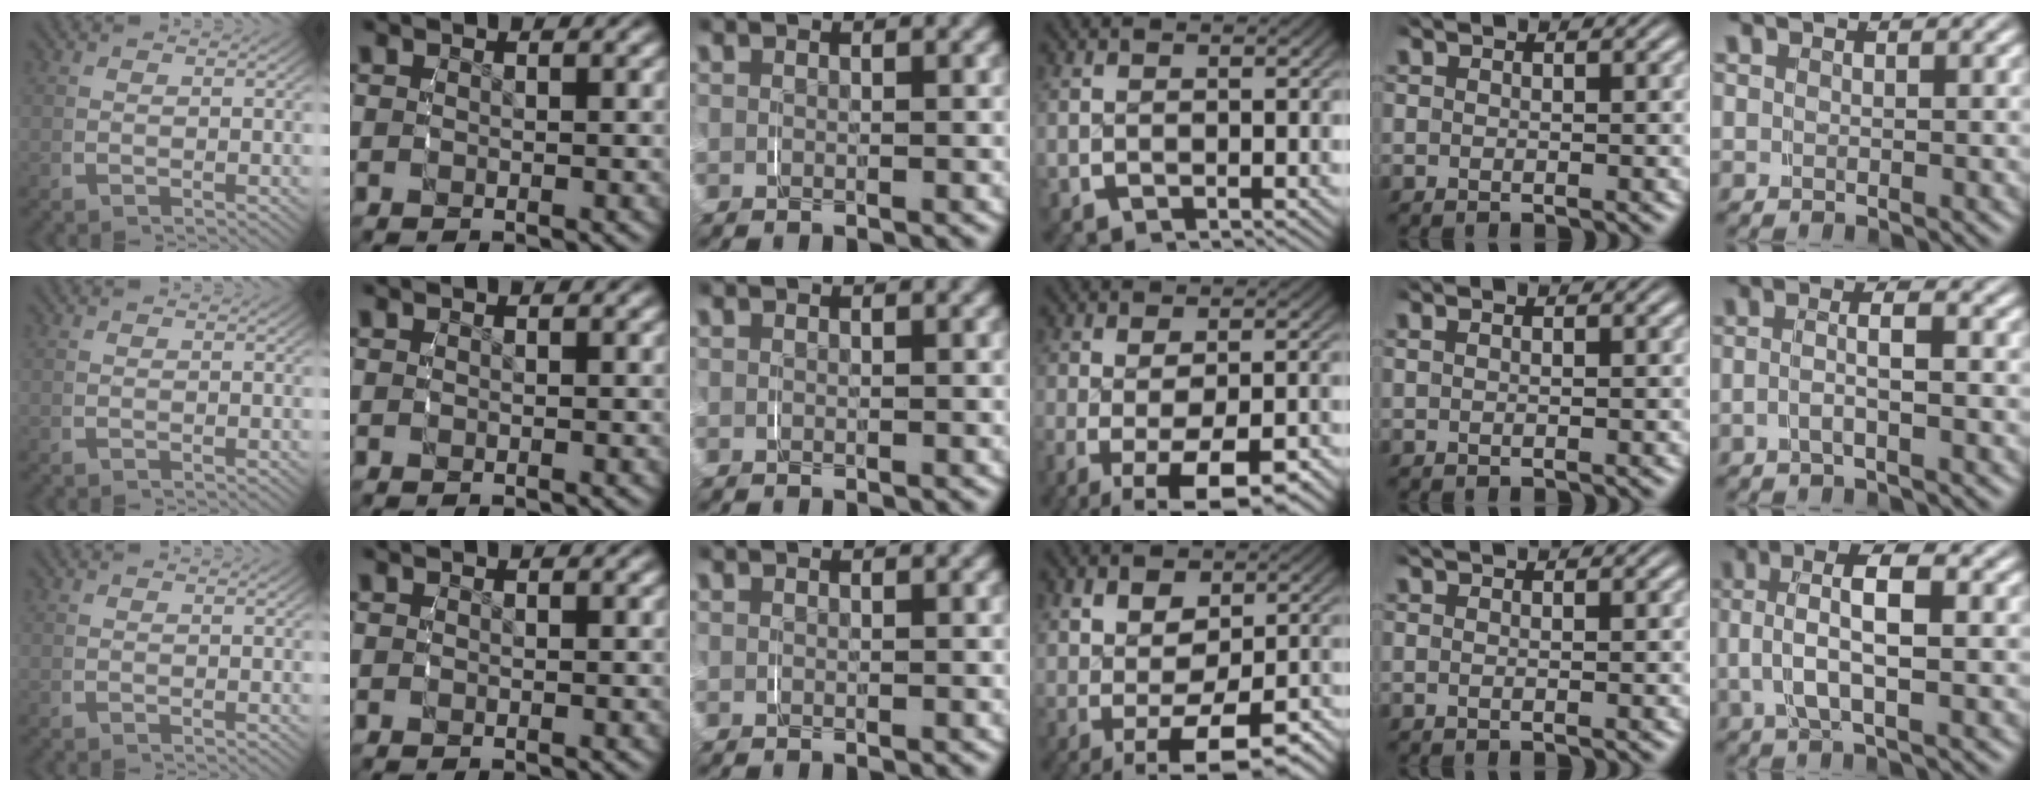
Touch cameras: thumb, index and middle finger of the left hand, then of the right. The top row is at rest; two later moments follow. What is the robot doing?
{"motion": "grasp_and_lifting", "object": "shirt"}